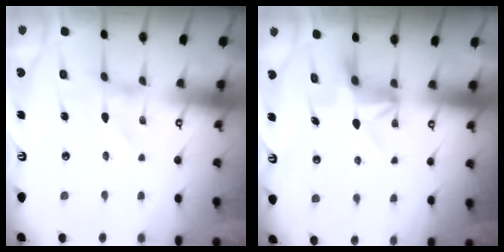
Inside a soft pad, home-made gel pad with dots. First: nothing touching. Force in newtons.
{"total": 5.5, "press": 5.3, "slide": 1.2}